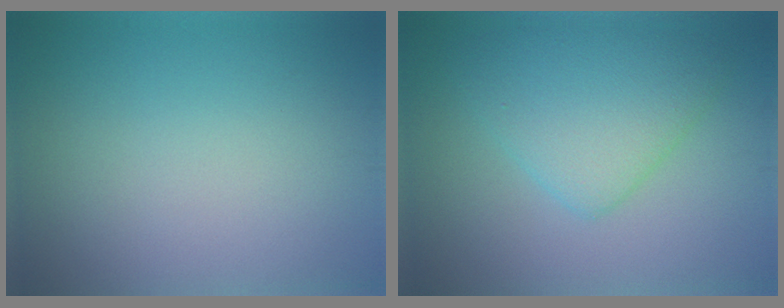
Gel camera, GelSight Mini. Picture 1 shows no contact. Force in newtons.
{"total": 5.3, "press": 5.3, "slide": 0.2}